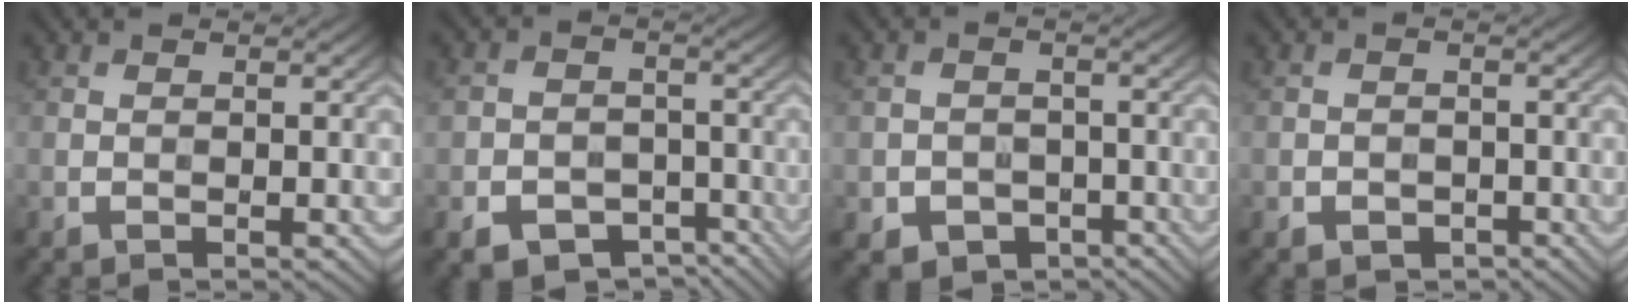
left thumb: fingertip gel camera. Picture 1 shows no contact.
{"total": 7.5, "force": [-4.0, 5.5, 3.0], "torque": [-0.055, -0.014, -0.064]}
{"total": 4.6, "force": [-2.2, 3.6, 1.8], "torque": [-0.031, -0.011, -0.030]}
{"total": 2.1, "force": [-1.2, 1.5, 0.9], "torque": [-0.013, -0.004, -0.022]}